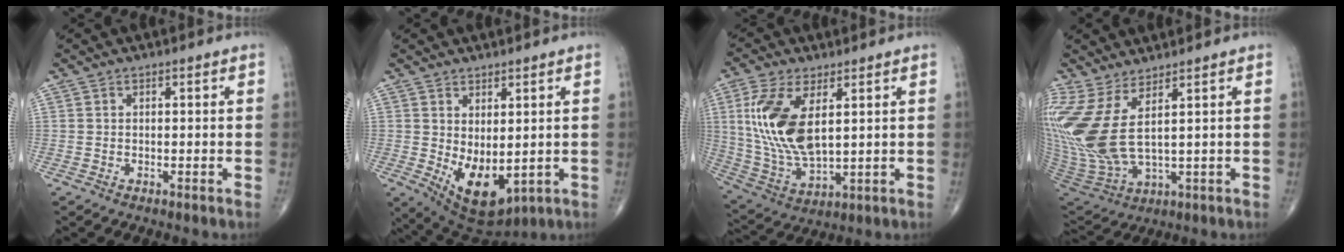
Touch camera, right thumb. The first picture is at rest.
{"total": 10.0, "force": [-0.6, 5.3, 8.5], "torque": [-0.124, -0.017, 0.018]}
{"total": 15.5, "force": [3.8, 7.3, 13.2], "torque": [-0.279, -0.016, 0.087]}
{"total": 13.0, "force": [4.1, 3.9, 11.7], "torque": [-0.289, -0.033, 0.102]}